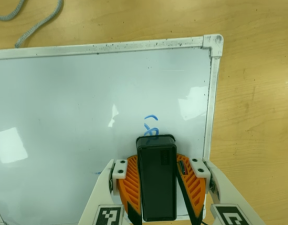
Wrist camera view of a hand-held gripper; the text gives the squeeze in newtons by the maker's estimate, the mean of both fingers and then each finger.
{"total": 15.0, "left": 16.8, "right": 13.3}